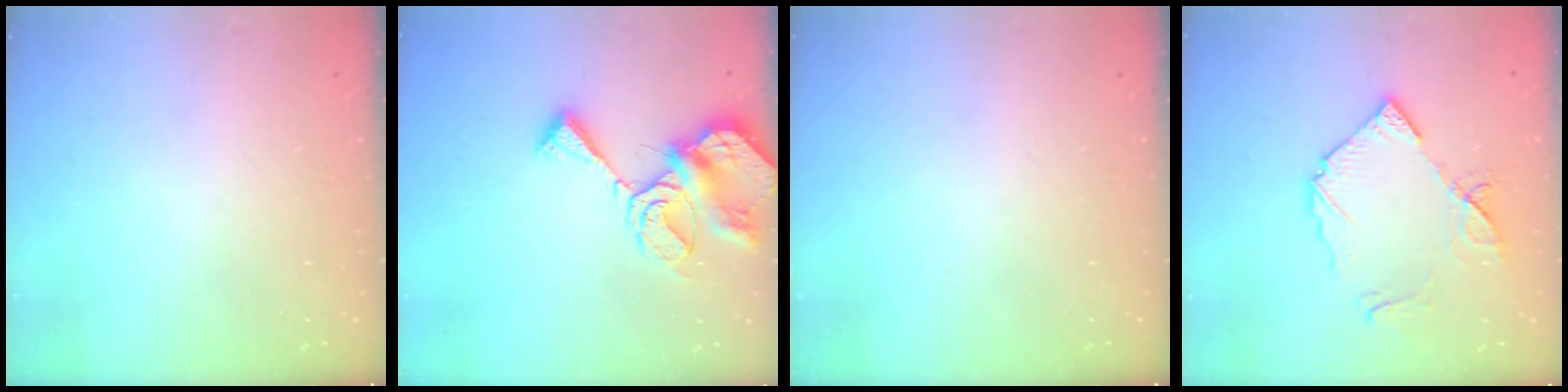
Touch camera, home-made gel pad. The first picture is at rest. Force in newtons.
{"total": 11.1, "press": 11.1, "slide": 0.8}
{"total": 0.0}
{"total": 11.8, "press": 11.7, "slide": 1.2}